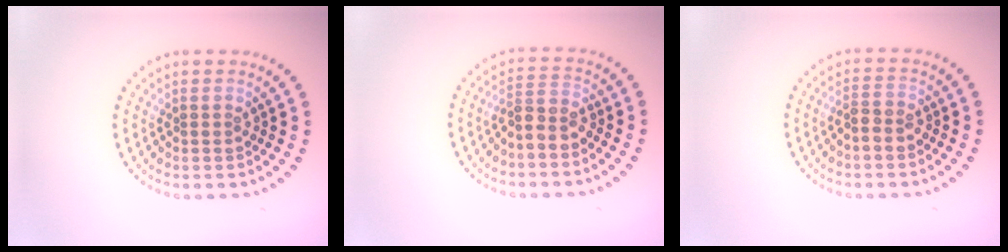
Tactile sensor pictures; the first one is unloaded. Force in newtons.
{"total": 2.4, "press": 1.9, "slide": 1.5}
{"total": 1.7, "press": 1.5, "slide": 0.8}